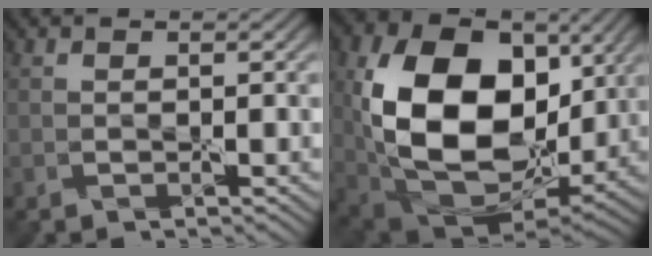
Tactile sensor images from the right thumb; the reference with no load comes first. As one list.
[{"total": 19.0, "force": [2.4, 13.3, 13.4], "torque": [-0.288, -0.027, 0.057]}]